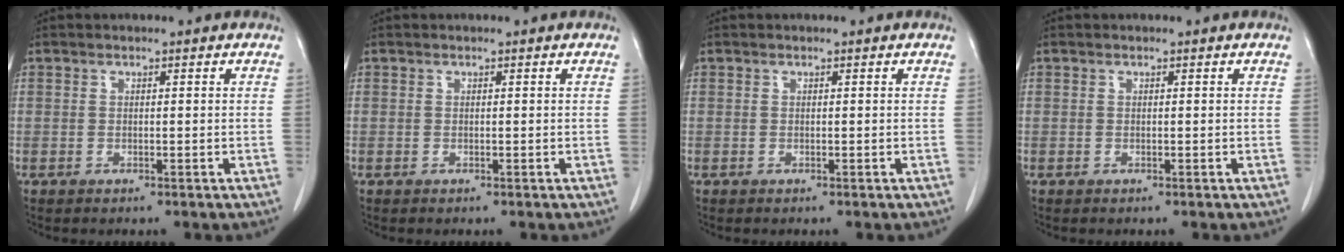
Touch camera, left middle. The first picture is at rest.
{"total": 0.0}
{"total": 0.0}
{"total": 0.0}